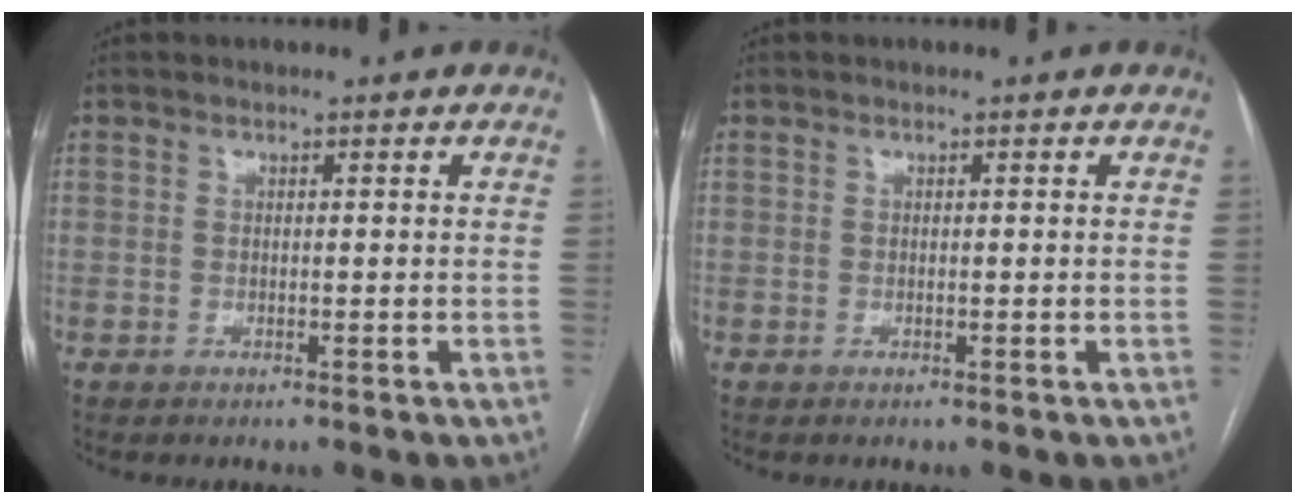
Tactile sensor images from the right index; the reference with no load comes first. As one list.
[{"total": 0.0}]